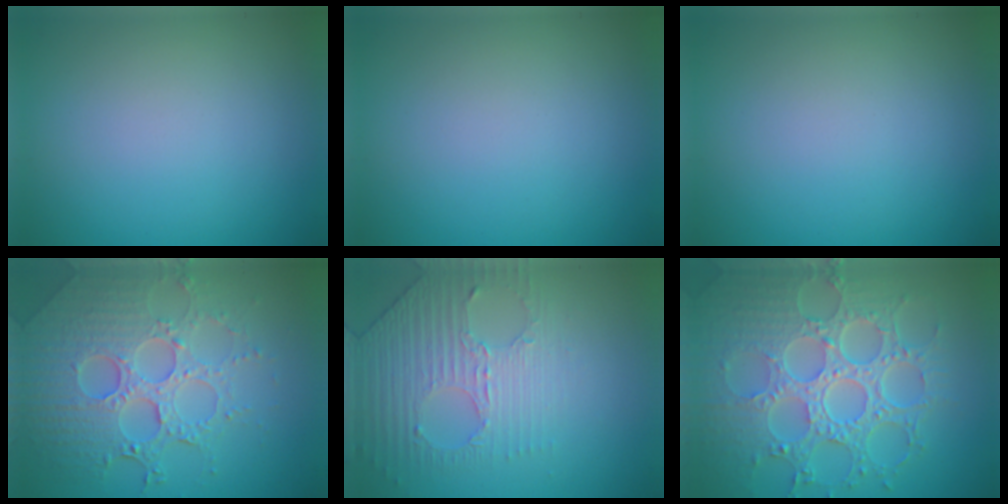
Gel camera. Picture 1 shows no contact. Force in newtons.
{"total": 0.0}
{"total": 0.0}
{"total": 7.6, "press": 5.6, "slide": 5.1}
{"total": 4.4, "press": 3.2, "slide": 3.0}
{"total": 8.9, "press": 6.5, "slide": 6.1}